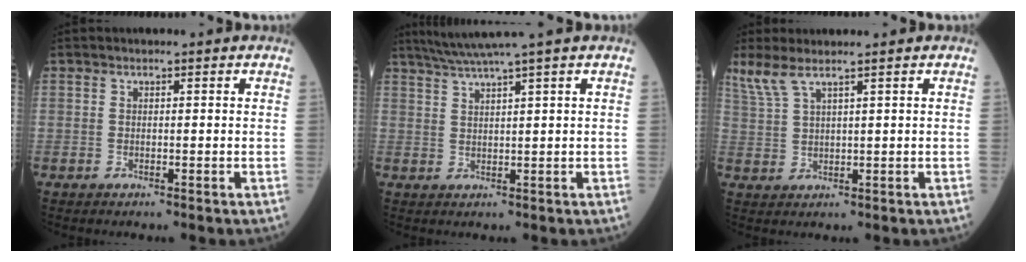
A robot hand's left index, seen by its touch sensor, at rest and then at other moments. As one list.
[{"total": 5.4, "force": [4.2, -1.8, 2.8], "torque": [-0.053, 0.013, 0.082]}, {"total": 4.0, "force": [3.1, 0.0, 2.5], "torque": [-0.071, 0.013, 0.074]}]